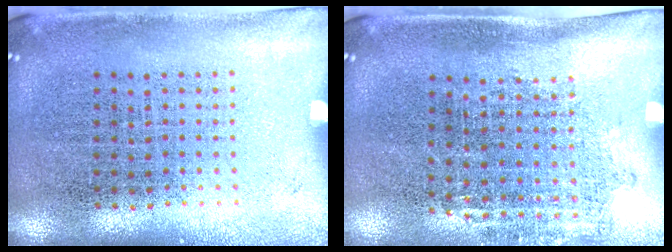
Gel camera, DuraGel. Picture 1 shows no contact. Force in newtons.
{"total": 1.2, "press": 0.9, "slide": 0.8}